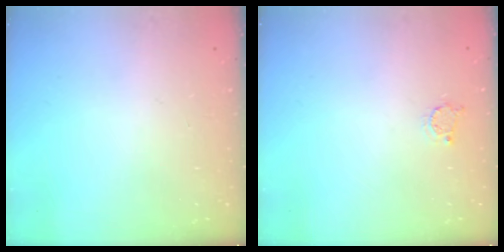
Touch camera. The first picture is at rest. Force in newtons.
{"total": 3.1, "press": 3.1, "slide": 0.4}